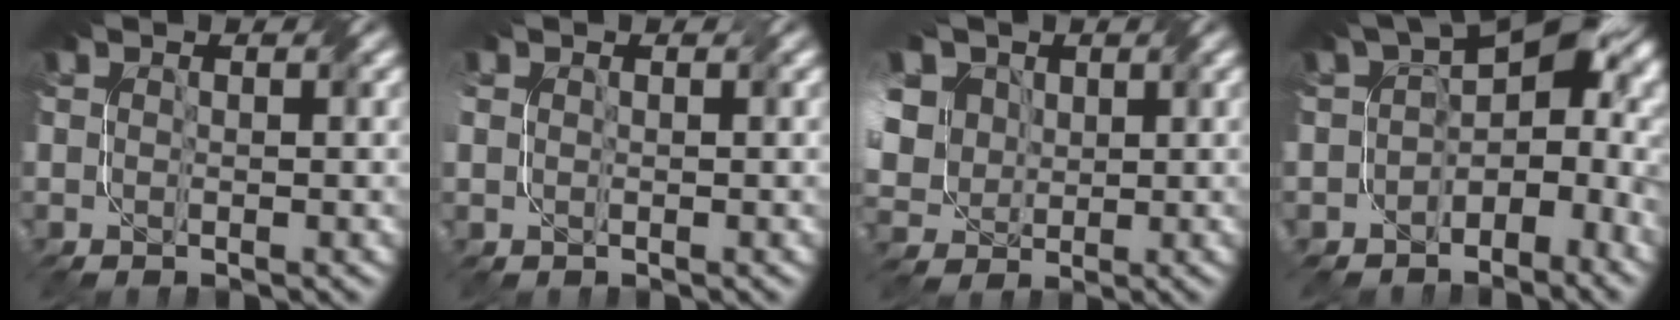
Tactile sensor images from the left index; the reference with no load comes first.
{"total": 0.9, "force": [0.4, 0.6, -0.4], "torque": [0.010, 0.002, 0.006]}
{"total": 11.7, "force": [4.5, 9.3, 5.6], "torque": [-0.132, 0.032, 0.057]}
{"total": 7.4, "force": [-1.8, 5.1, 5.0], "torque": [-0.047, 0.004, -0.040]}